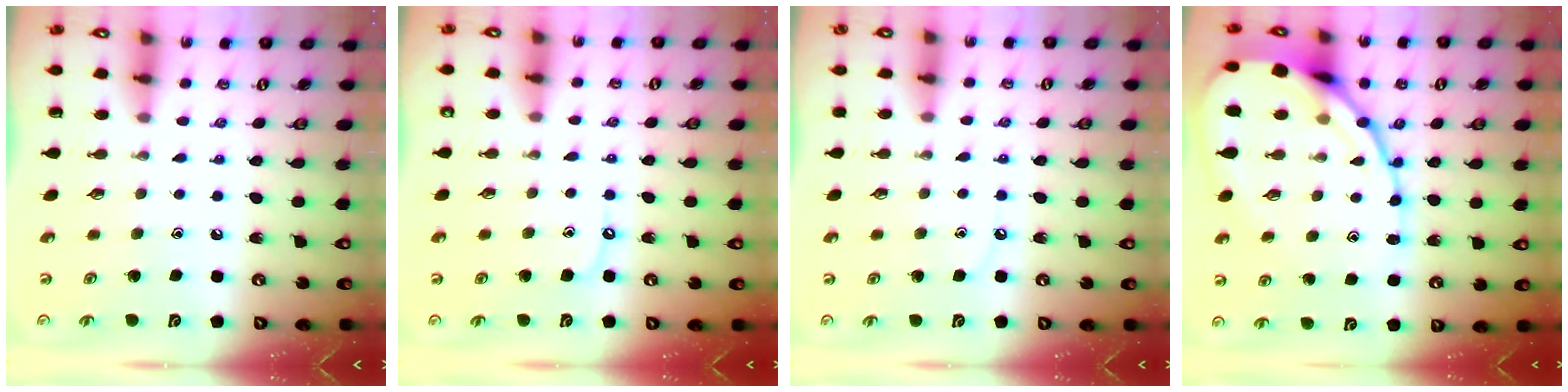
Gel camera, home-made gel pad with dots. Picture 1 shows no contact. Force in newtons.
{"total": 5.9, "press": 5.8, "slide": 0.7}
{"total": 4.4, "press": 4.3, "slide": 0.7}
{"total": 16.7, "press": 16.6, "slide": 1.8}